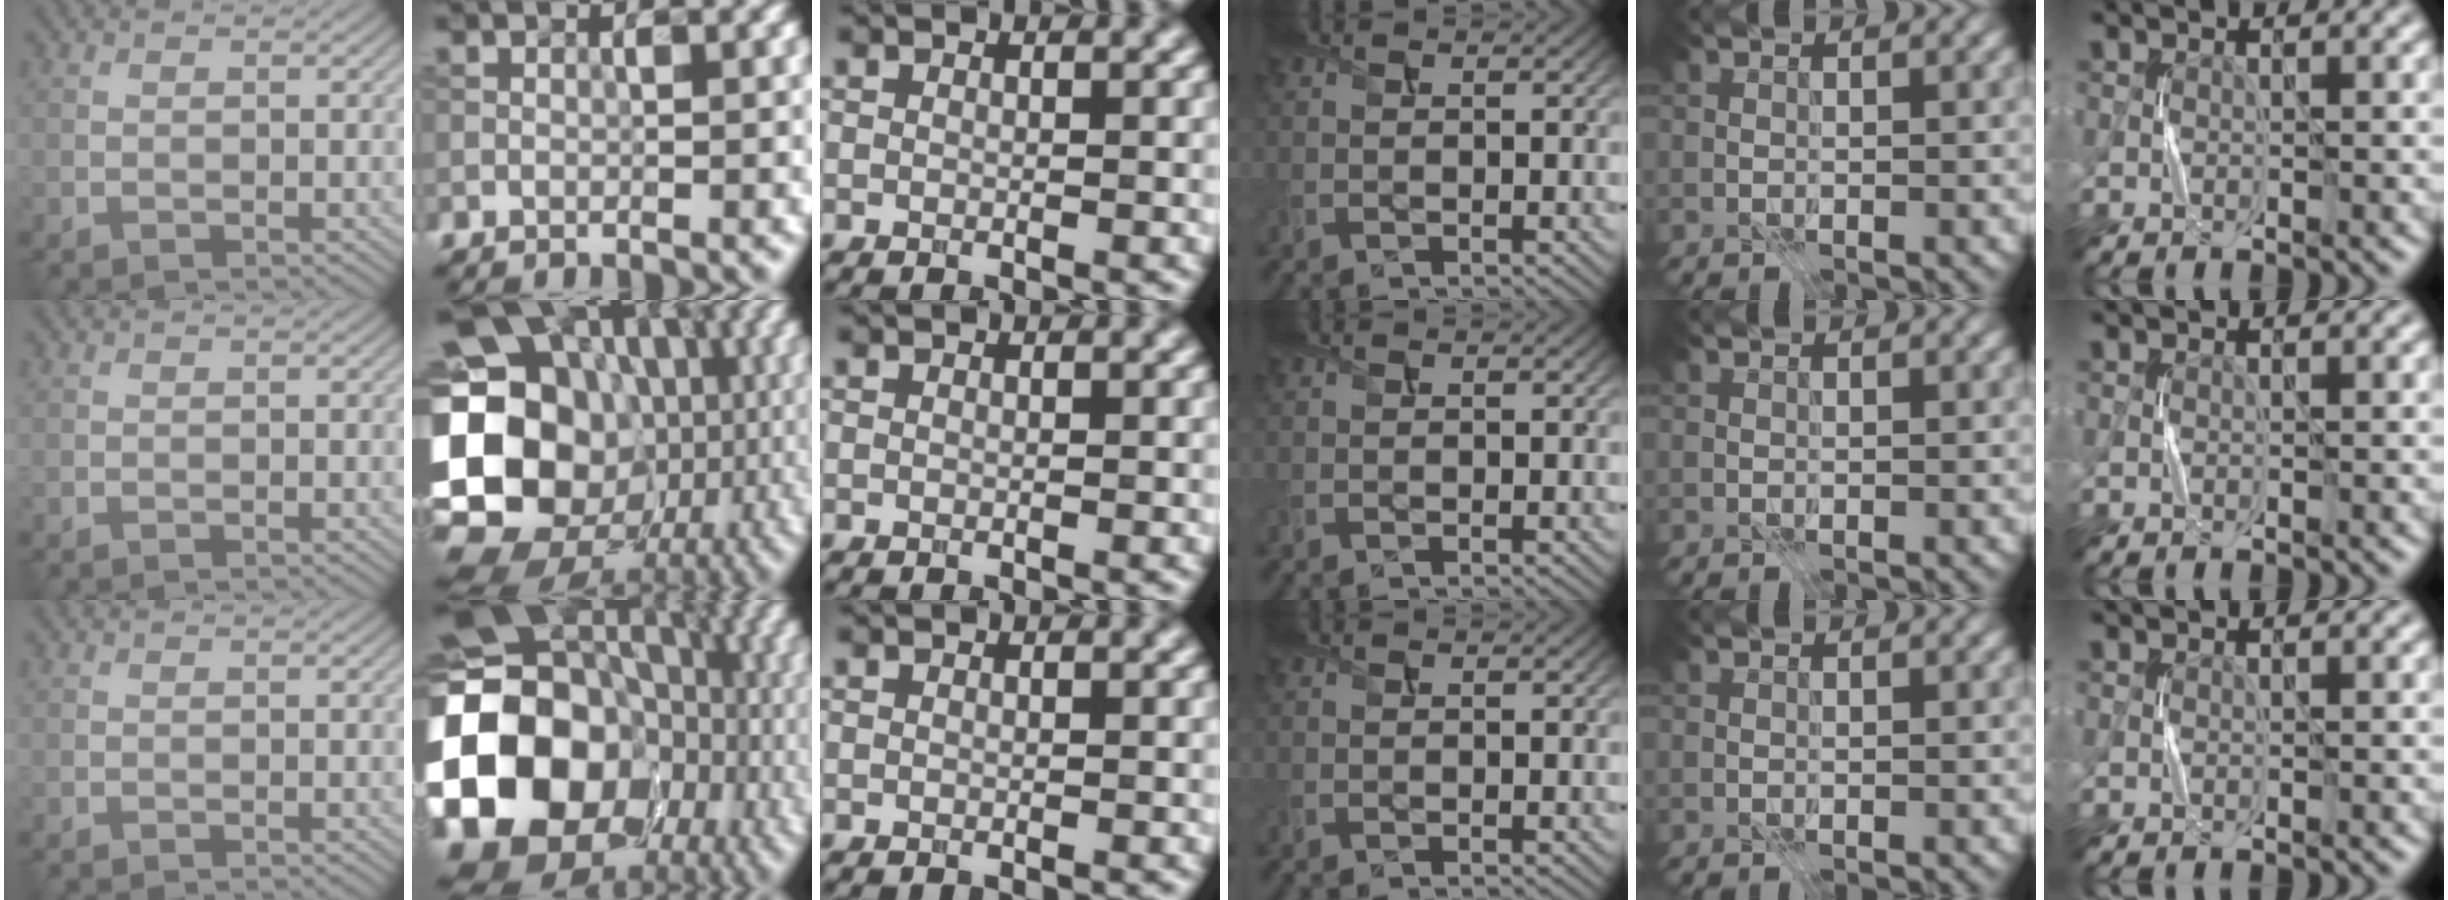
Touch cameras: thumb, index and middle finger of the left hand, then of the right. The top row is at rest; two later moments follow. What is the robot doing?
{"motion": "press", "object": "sticker"}